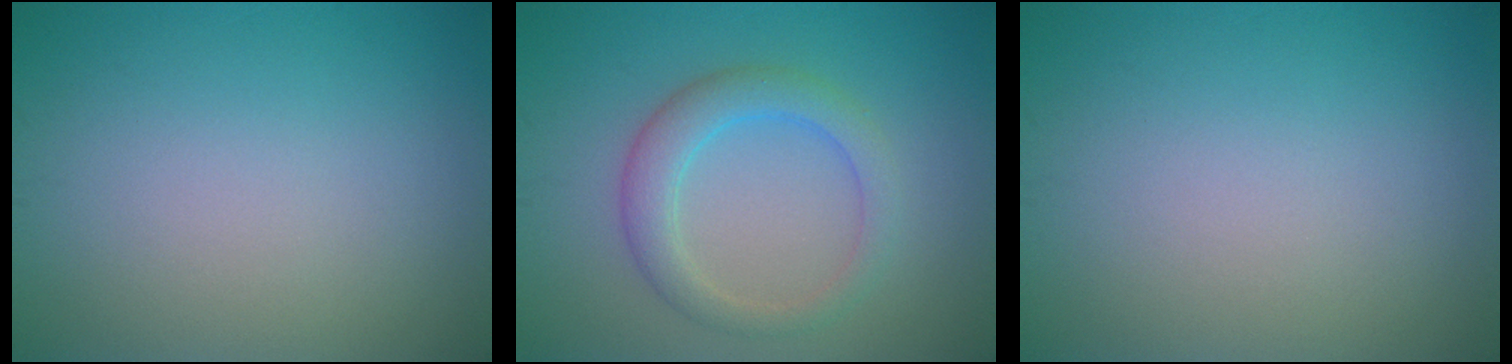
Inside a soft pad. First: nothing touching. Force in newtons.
{"total": 3.5, "press": 3.5, "slide": 0.1}
{"total": 0.0}